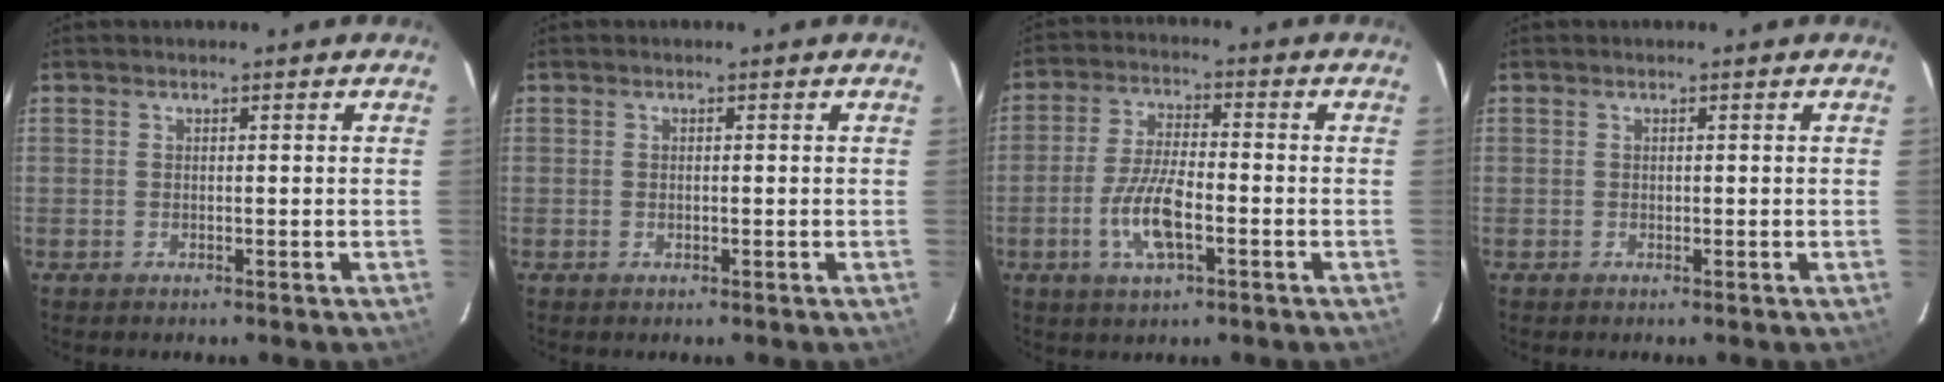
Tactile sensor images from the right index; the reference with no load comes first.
{"total": 0.6, "force": [-0.1, 0.4, 0.5], "torque": [-0.008, 0.003, -0.002]}
{"total": 9.0, "force": [-3.3, 2.9, 7.9], "torque": [-0.165, 0.000, -0.063]}
{"total": 0.0}